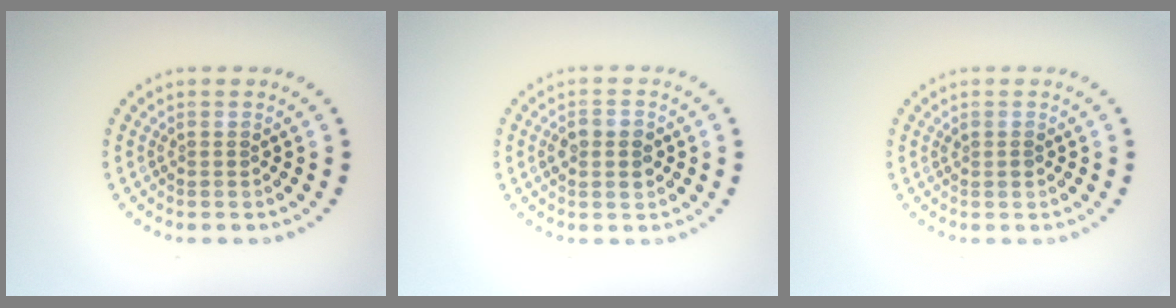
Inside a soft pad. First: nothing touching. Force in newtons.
{"total": 2.8, "press": 2.8, "slide": 0.0}
{"total": 0.7, "press": 0.7, "slide": 0.1}